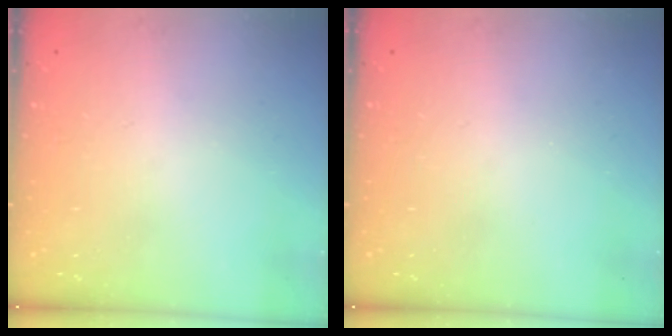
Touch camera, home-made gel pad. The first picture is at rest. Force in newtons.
{"total": 0.0}